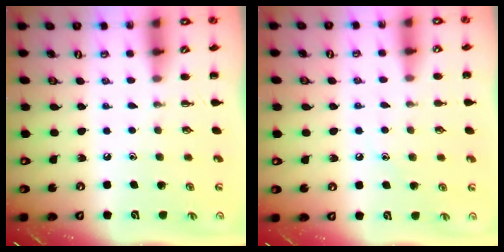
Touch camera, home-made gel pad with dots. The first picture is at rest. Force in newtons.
{"total": 7.6, "press": 7.3, "slide": 2.1}